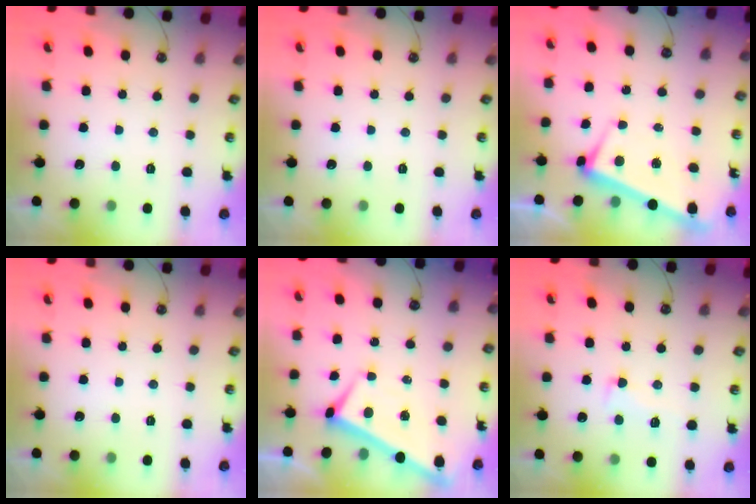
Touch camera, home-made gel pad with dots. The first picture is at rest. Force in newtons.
{"total": 0.0}
{"total": 3.4, "press": 3.3, "slide": 0.5}
{"total": 0.0}
{"total": 1.9, "press": 1.9, "slide": 0.2}
{"total": 1.5, "press": 0.3, "slide": 1.5}